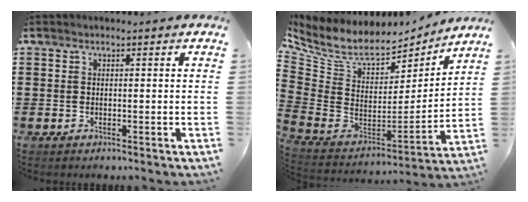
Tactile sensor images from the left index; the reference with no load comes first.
{"total": 7.1, "force": [5.5, 3.2, 3.2], "torque": [-0.095, -0.047, 0.096]}